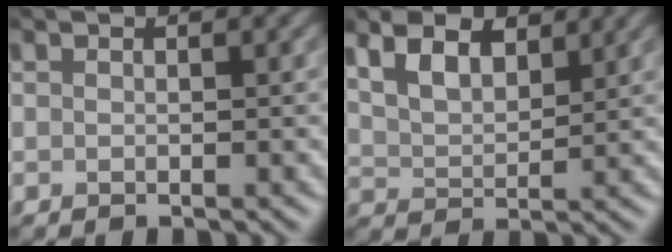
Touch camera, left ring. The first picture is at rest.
{"total": 4.3, "force": [2.7, 2.0, 2.6], "torque": [-0.062, 0.003, 0.051]}